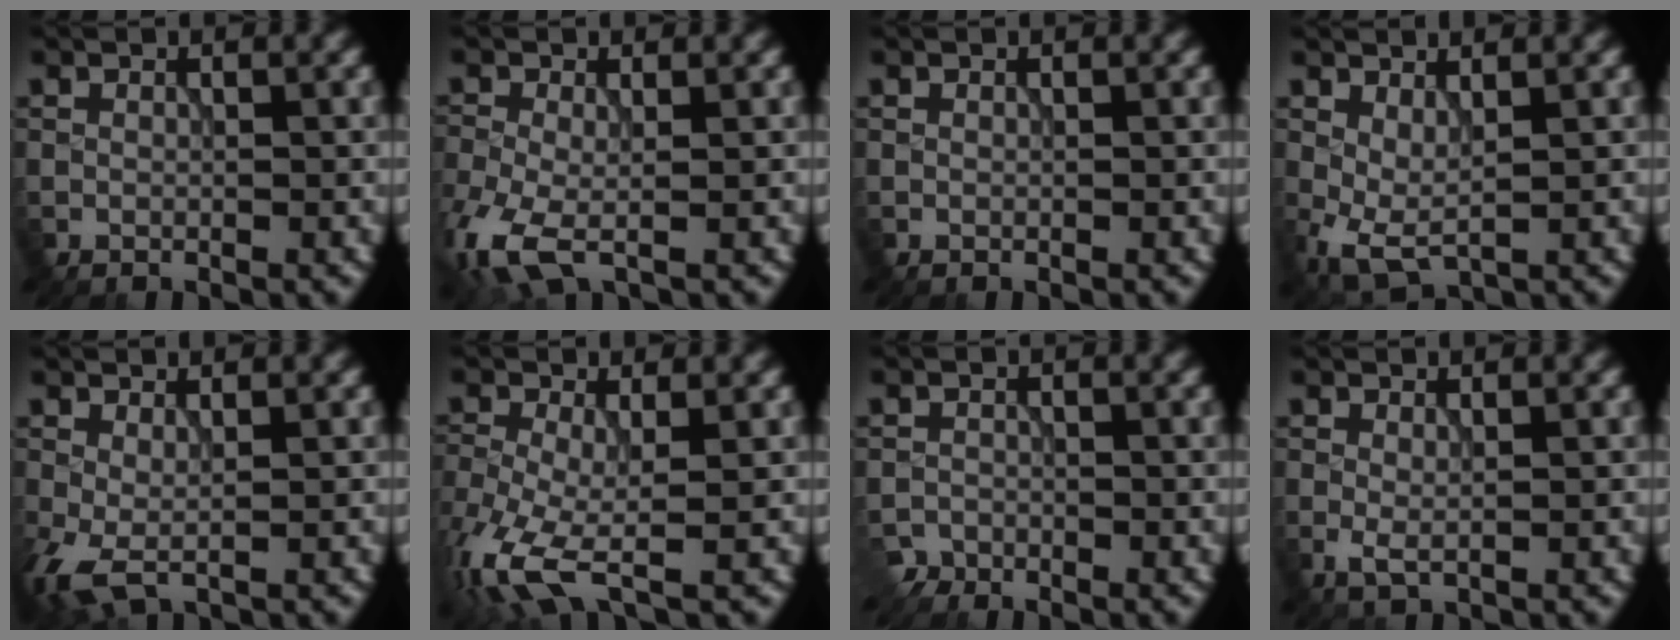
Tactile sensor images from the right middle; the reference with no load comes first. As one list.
[{"total": 5.8, "force": [-2.5, 2.9, 4.4], "torque": [-0.114, -0.017, -0.056]}, {"total": 0.0}, {"total": 3.1, "force": [0.3, 1.4, 2.8], "torque": [-0.067, -0.006, 0.005]}, {"total": 3.3, "force": [-0.6, 1.5, 2.9], "torque": [-0.078, -0.003, -0.015]}, {"total": 7.4, "force": [-3.1, 3.3, 5.9], "torque": [-0.140, -0.015, -0.070]}, {"total": 1.4, "force": [-1.3, 0.4, -0.4], "torque": [0.007, 0.005, -0.027]}, {"total": 1.1, "force": [0.0, 0.3, 1.1], "torque": [-0.024, -0.003, 0.000]}]